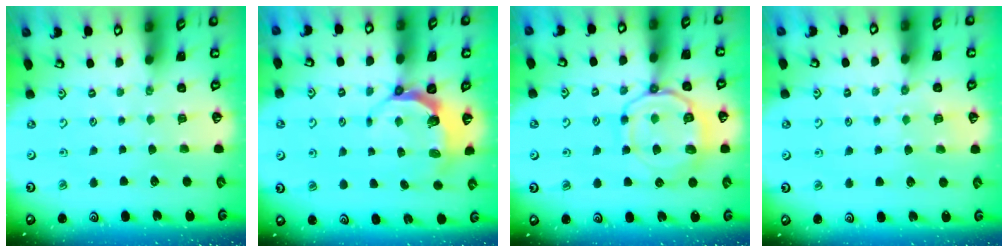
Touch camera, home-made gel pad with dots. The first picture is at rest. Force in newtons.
{"total": 5.4, "press": 4.3, "slide": 3.2}
{"total": 12.6, "press": 12.6, "slide": 1.4}
{"total": 4.0, "press": 4.0, "slide": 0.8}